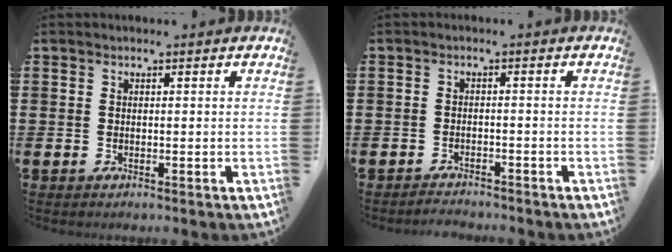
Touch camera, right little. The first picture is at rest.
{"total": 1.6, "force": [-1.6, 0.0, -0.2], "torque": [-0.002, 0.005, -0.034]}